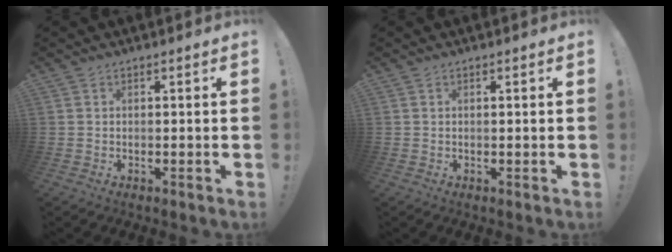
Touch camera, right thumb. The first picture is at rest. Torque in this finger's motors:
{"motor_torque": [0.05, -0.10, -0.20, 0.08, -0.02]}